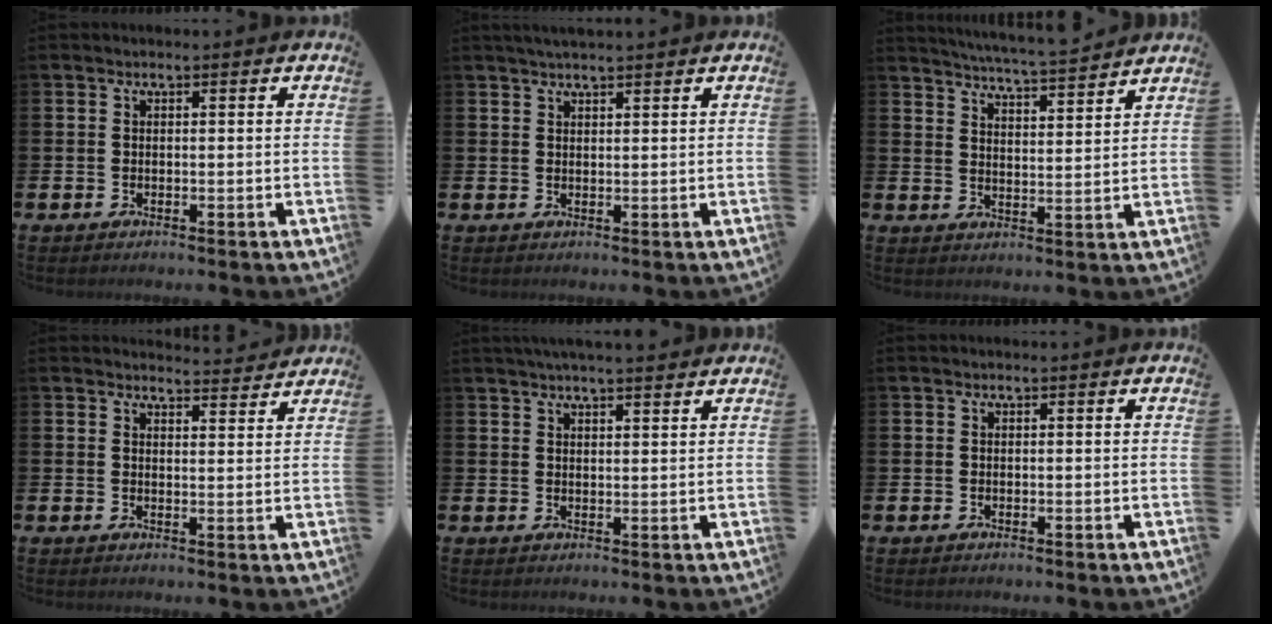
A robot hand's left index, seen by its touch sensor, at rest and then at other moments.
{"total": 2.1, "force": [1.9, 0.1, 0.8], "torque": [-0.013, -0.002, 0.034]}
{"total": 5.5, "force": [5.4, -0.5, 0.7], "torque": [-0.034, -0.036, 0.094]}
{"total": 3.3, "force": [3.3, 0.2, 0.0], "torque": [0.006, -0.025, 0.057]}
{"total": 3.1, "force": [3.0, -0.1, 0.9], "torque": [-0.020, -0.009, 0.054]}
{"total": 0.0}